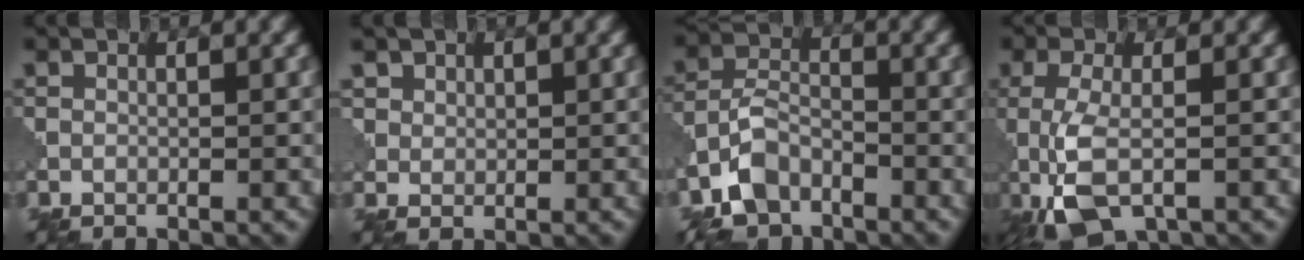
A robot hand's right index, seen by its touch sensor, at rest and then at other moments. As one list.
[{"total": 2.5, "force": [1.5, 1.9, 0.7], "torque": [-0.023, -0.011, 0.043]}, {"total": 5.8, "force": [-4.1, 2.9, 2.9], "torque": [-0.055, 0.001, -0.088]}, {"total": 5.9, "force": [-1.9, 2.3, 5.1], "torque": [-0.119, -0.007, -0.039]}]